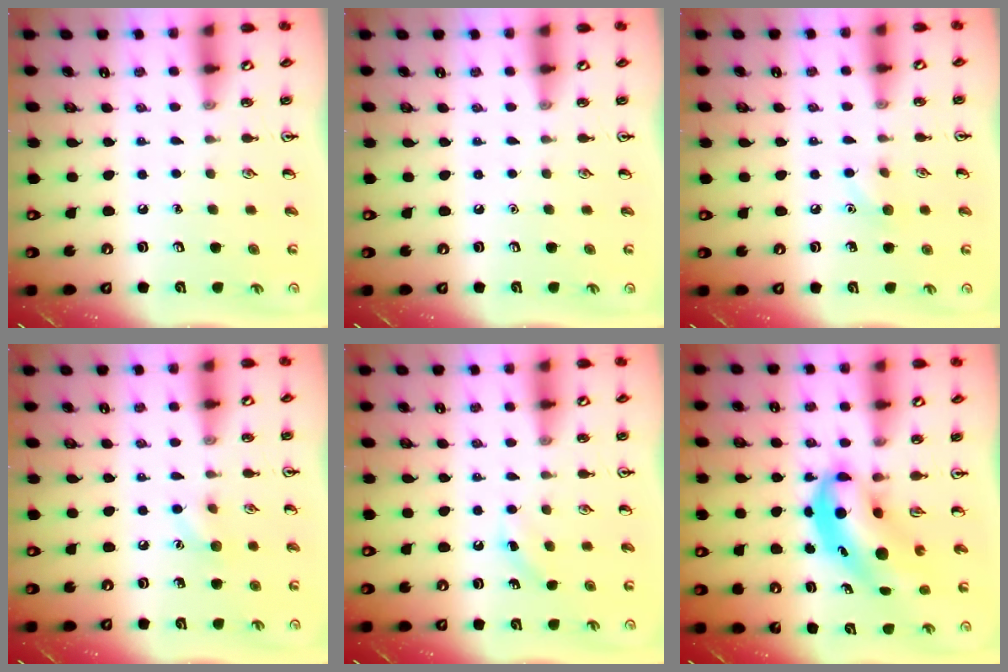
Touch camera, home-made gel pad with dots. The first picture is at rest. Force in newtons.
{"total": 0.0}
{"total": 6.2, "press": 5.9, "slide": 1.8}
{"total": 6.1, "press": 5.8, "slide": 1.8}
{"total": 2.8, "press": 2.6, "slide": 0.9}
{"total": 7.6, "press": 7.3, "slide": 2.0}